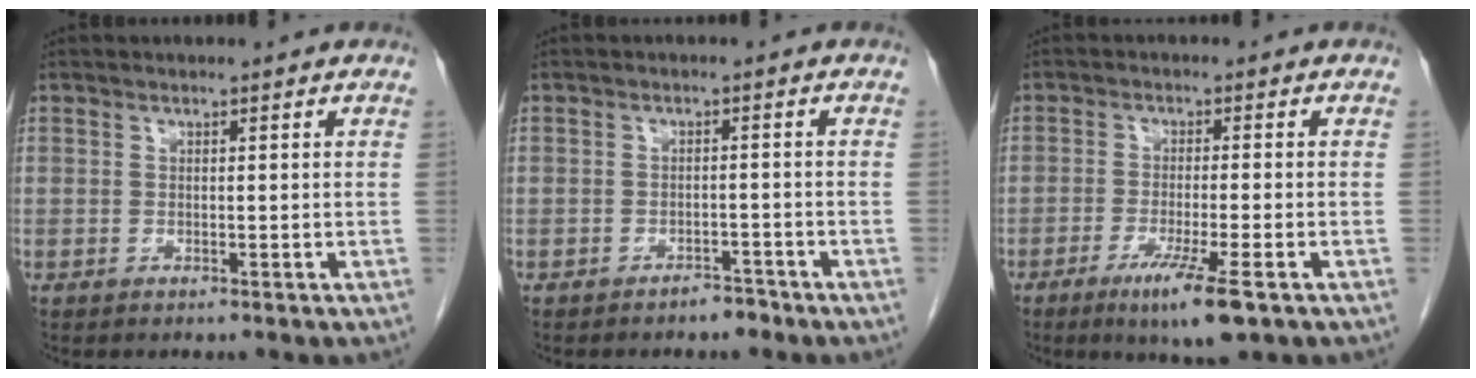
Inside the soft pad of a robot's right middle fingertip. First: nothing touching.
{"total": 1.9, "force": [-1.6, 0.6, 0.6], "torque": [-0.013, -0.001, -0.021]}
{"total": 7.4, "force": [-4.1, 0.0, 6.2], "torque": [-0.114, -0.024, -0.067]}